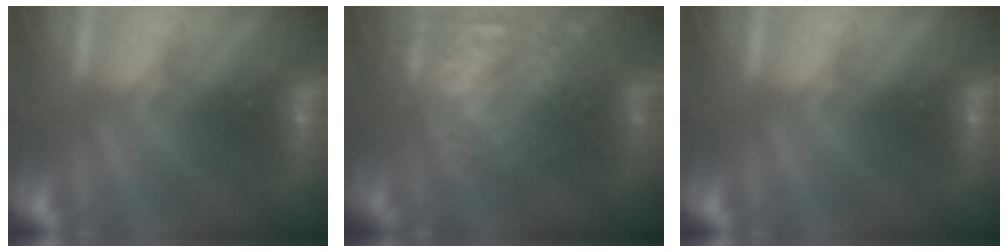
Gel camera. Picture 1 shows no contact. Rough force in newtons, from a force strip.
{"total": 14.6}
{"total": 0.0}